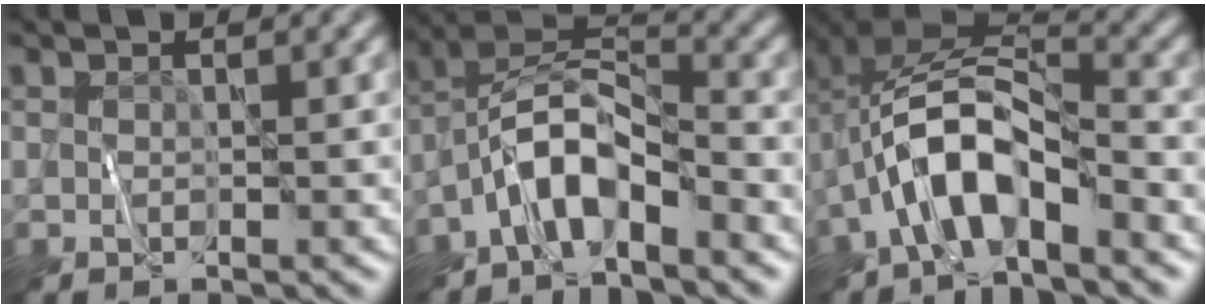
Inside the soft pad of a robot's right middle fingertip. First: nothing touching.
{"total": 5.1, "force": [-3.2, 1.7, 3.5], "torque": [-0.060, 0.012, -0.071]}
{"total": 7.9, "force": [-3.6, 3.3, 6.2], "torque": [-0.123, 0.013, -0.075]}